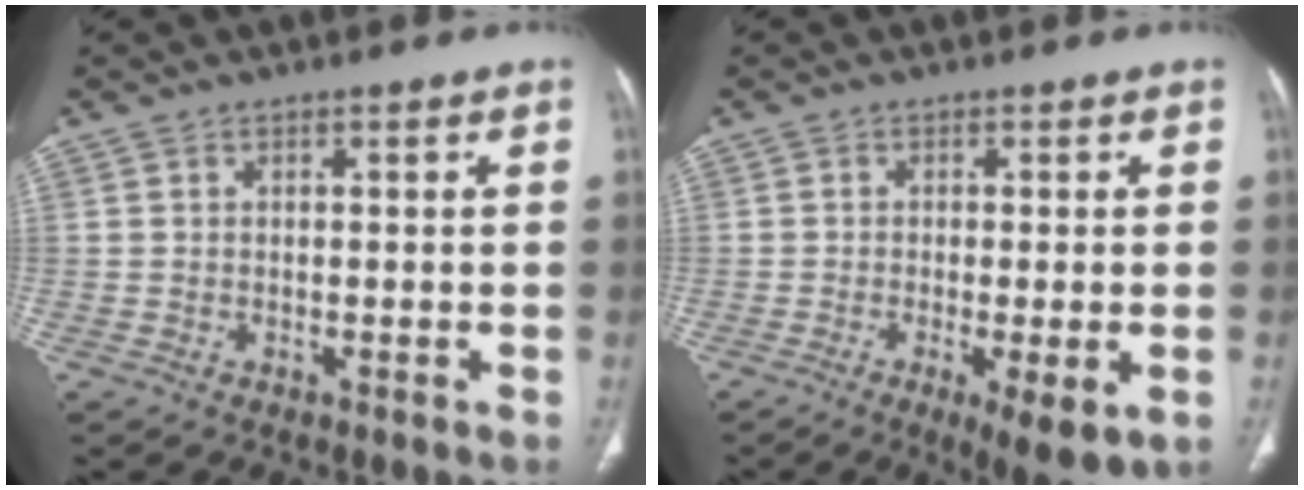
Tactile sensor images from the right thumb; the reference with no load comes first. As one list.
[{"total": 7.8, "force": [-2.9, 1.9, 7.0], "torque": [-0.104, -0.018, -0.042]}]